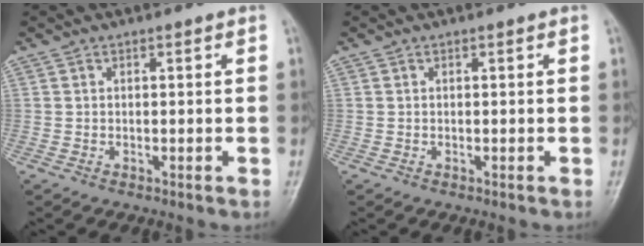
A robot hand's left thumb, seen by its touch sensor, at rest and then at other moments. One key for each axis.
{"total": 0.0}